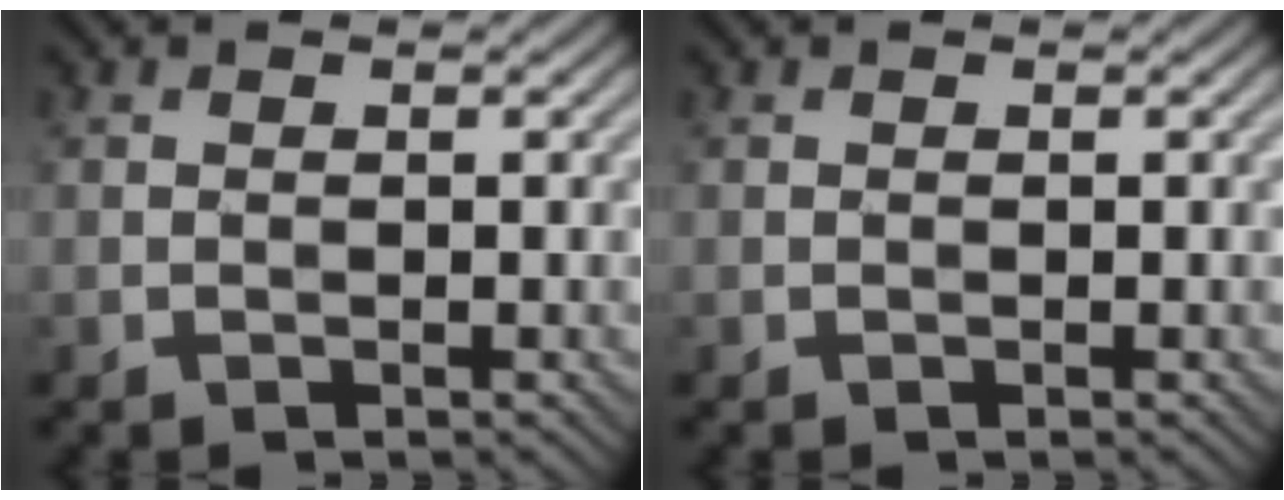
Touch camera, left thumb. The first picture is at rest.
{"total": 0.0}